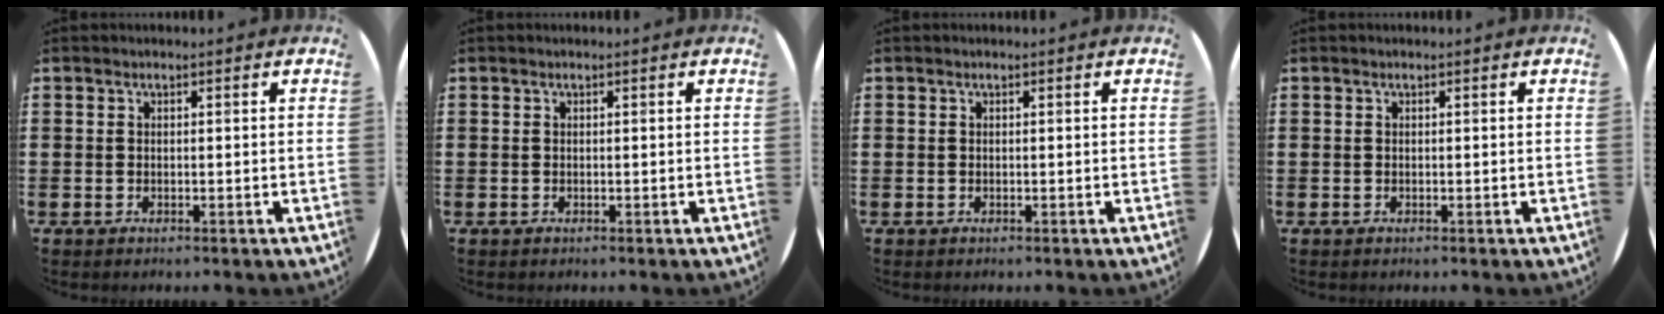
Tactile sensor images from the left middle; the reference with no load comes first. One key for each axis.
{"total": 0.0}
{"total": 0.0}
{"total": 0.0}